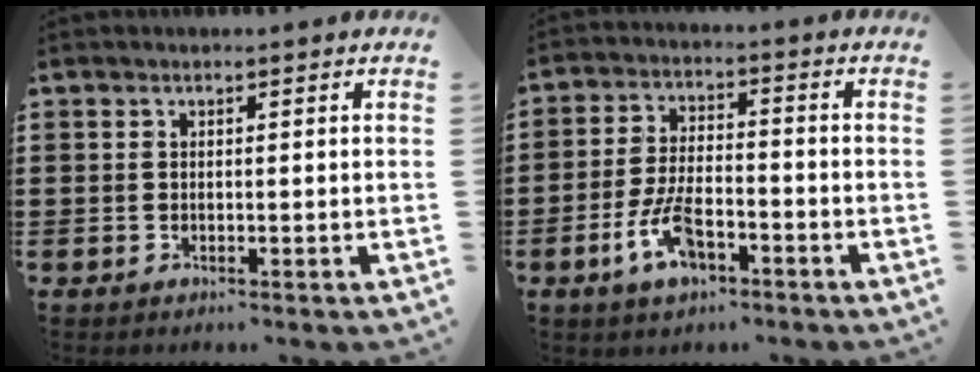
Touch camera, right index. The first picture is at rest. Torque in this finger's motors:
{"motor_torque": [1.46, 0.68, 0.48, 0.12]}